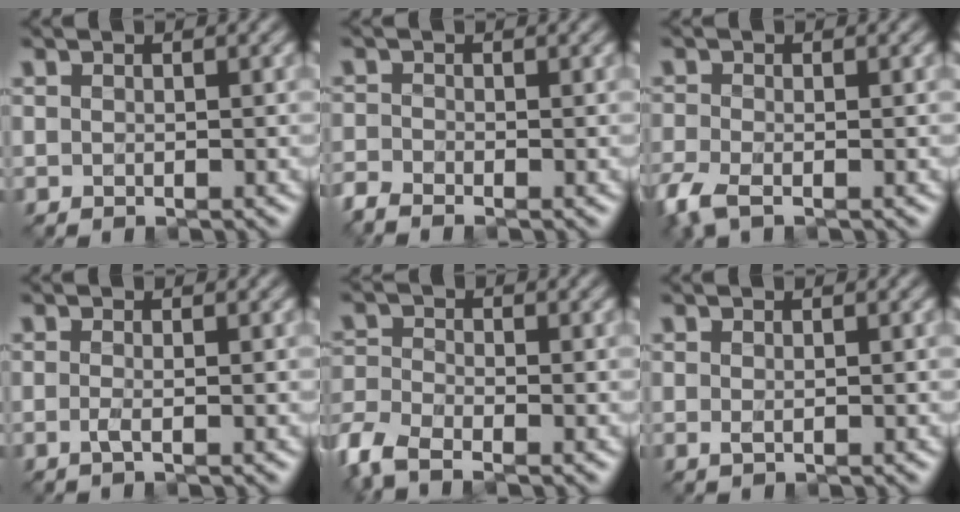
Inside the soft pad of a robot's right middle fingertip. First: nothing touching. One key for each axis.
{"total": 1.9, "fx": -1.7, "fy": 0.4, "fz": 0.7, "tx": -0.020, "ty": -0.012, "tz": -0.047}
{"total": 3.0, "fx": -1.9, "fy": 1.1, "fz": 2.1, "tx": -0.059, "ty": -0.012, "tz": -0.050}
{"total": 1.1, "fx": -0.3, "fy": 0.3, "fz": 1.1, "tx": -0.020, "ty": -0.005, "tz": -0.008}
{"total": 4.7, "fx": -3.3, "fy": 1.9, "fz": 2.8, "tx": -0.064, "ty": -0.007, "tz": -0.083}
{"total": 0.6, "fx": 0.0, "fy": 0.2, "fz": 0.6, "tx": -0.013, "ty": -0.001, "tz": 0.001}